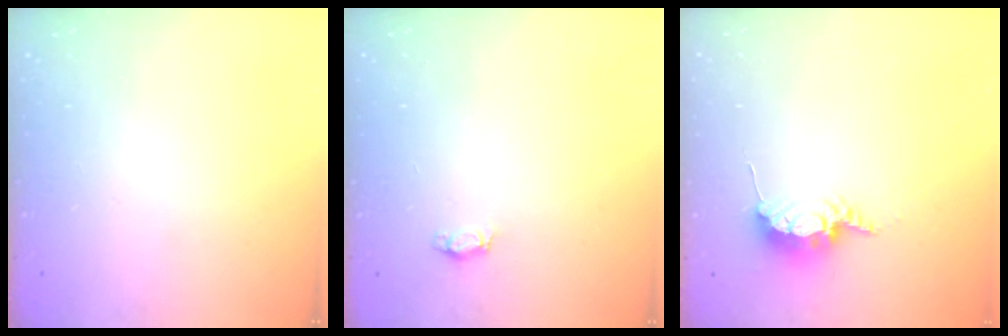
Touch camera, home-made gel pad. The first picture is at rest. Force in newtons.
{"total": 3.3, "press": 3.2, "slide": 0.4}
{"total": 7.6, "press": 7.6, "slide": 0.2}